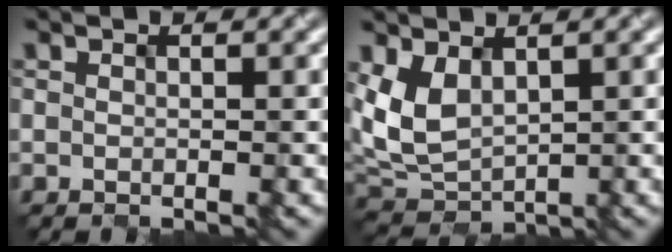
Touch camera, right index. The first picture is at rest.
{"total": 4.6, "force": [1.2, 3.1, 3.2], "torque": [-0.078, -0.004, 0.025]}